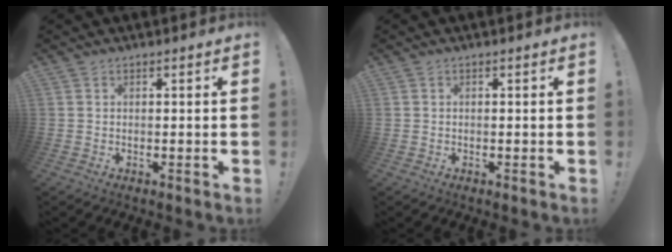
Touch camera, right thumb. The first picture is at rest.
{"total": 0.0}